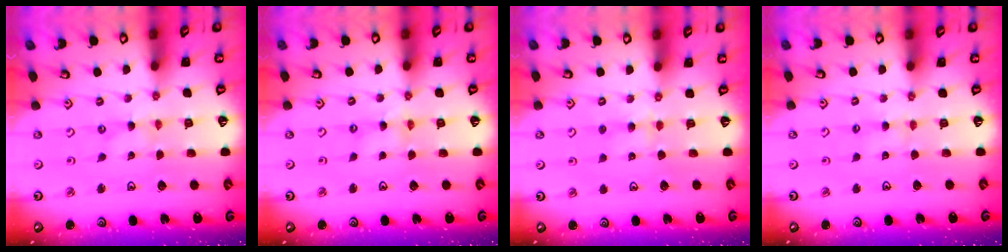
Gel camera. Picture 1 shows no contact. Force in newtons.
{"total": 2.3, "press": 2.3, "slide": 0.3}
{"total": 3.7, "press": 3.7, "slide": 0.4}
{"total": 2.3, "press": 2.3, "slide": 0.4}